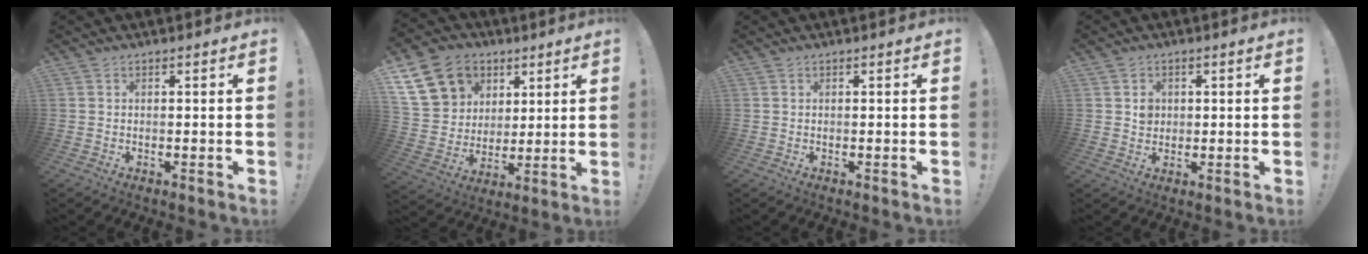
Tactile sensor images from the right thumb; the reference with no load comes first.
{"total": 17.7, "force": [7.7, 14.4, 6.8], "torque": [-0.104, -0.028, 0.174]}
{"total": 0.0}
{"total": 3.0, "force": [0.6, 2.7, 1.2], "torque": [-0.003, -0.004, 0.005]}